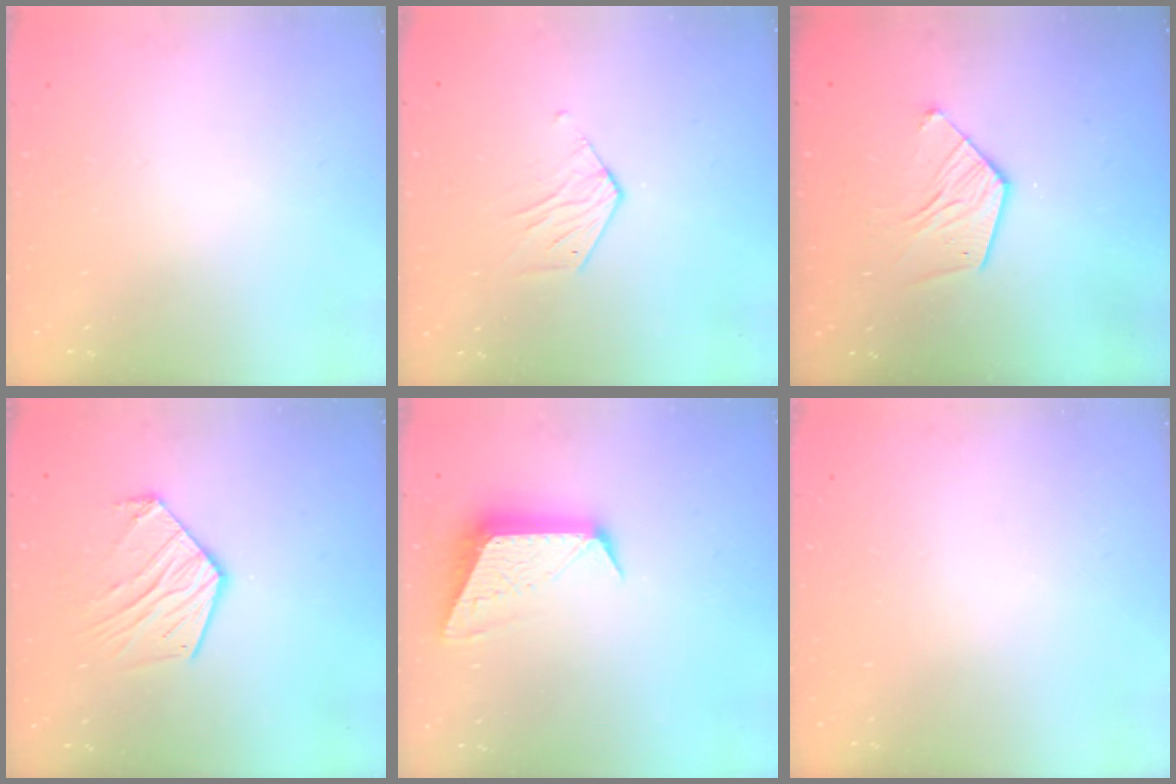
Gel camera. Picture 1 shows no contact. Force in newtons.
{"total": 5.3, "press": 5.3, "slide": 0.3}
{"total": 10.2, "press": 10.2, "slide": 0.7}
{"total": 13.6, "press": 13.6, "slide": 1.1}
{"total": 10.6, "press": 10.6, "slide": 0.4}
{"total": 0.0}